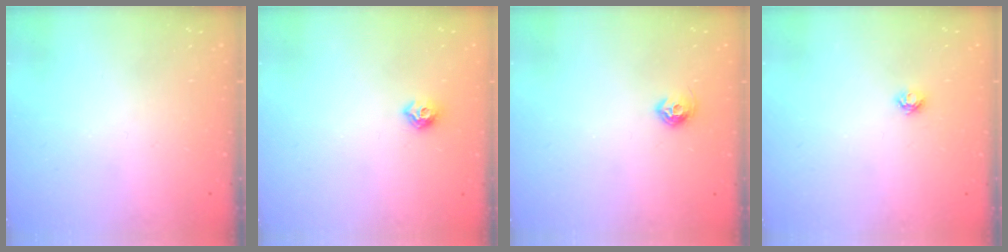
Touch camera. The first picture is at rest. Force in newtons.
{"total": 7.3, "press": 7.2, "slide": 0.9}
{"total": 6.9, "press": 6.8, "slide": 1.0}
{"total": 5.3, "press": 5.2, "slide": 0.5}